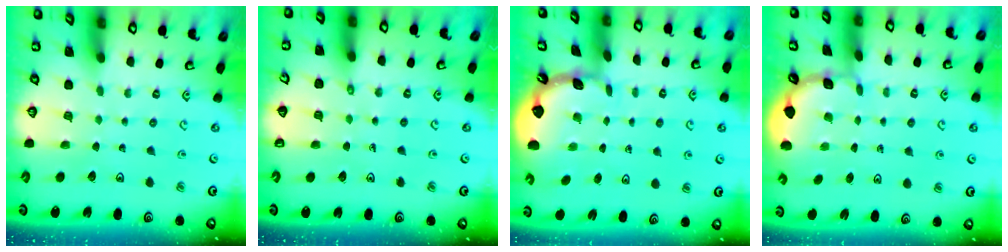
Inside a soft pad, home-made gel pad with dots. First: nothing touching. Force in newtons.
{"total": 2.7, "press": 2.7, "slide": 0.5}
{"total": 1.6, "press": 1.5, "slide": 0.1}
{"total": 1.9, "press": 1.9, "slide": 0.1}